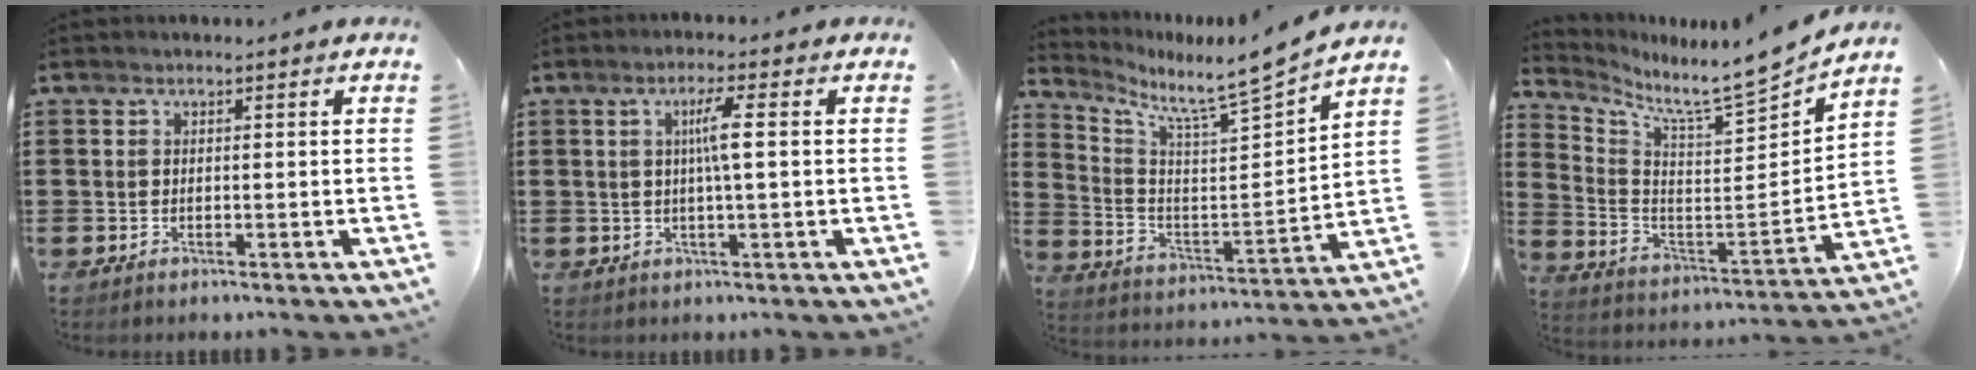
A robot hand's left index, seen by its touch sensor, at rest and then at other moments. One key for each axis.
{"total": 4.1, "fx": 0.6, "fy": 0.1, "fz": 4.0, "tx": -0.078, "ty": 0.002, "tz": 0.006}
{"total": 6.5, "fx": 6.0, "fy": -0.4, "fz": 2.5, "tx": -0.073, "ty": -0.060, "tz": 0.086}
{"total": 6.8, "fx": 6.6, "fy": -0.5, "fz": 1.9, "tx": -0.069, "ty": -0.072, "tz": 0.099}